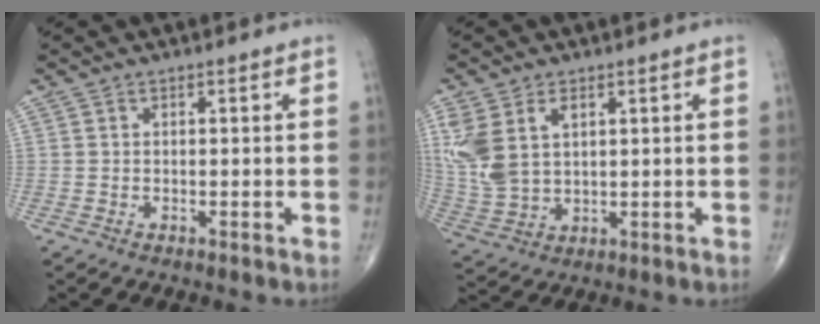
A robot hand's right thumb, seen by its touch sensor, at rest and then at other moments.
{"total": 11.4, "force": [3.7, 7.0, 8.2], "torque": [-0.184, -0.002, 0.088]}